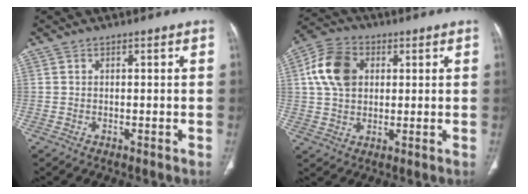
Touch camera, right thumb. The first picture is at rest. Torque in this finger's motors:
{"motor_torque": [-0.43, 0.48, 0.10, -0.09, 0.11]}